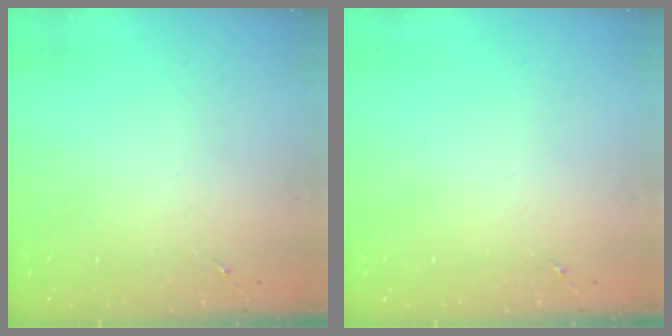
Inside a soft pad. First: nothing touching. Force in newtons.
{"total": 0.0}